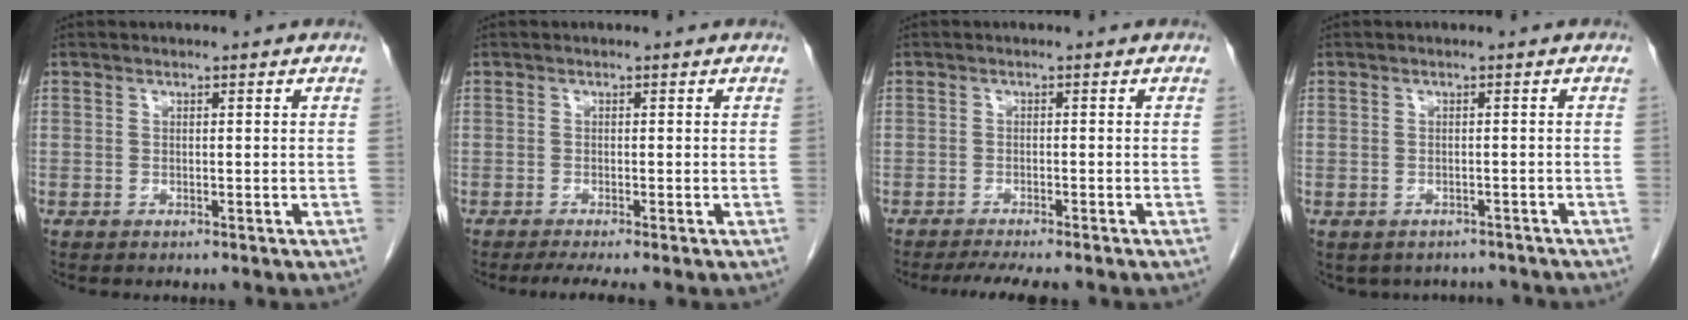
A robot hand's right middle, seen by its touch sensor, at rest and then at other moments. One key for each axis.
{"total": 2.8, "fx": -2.1, "fy": -0.1, "fz": 1.9, "tx": -0.031, "ty": -0.008, "tz": -0.037}
{"total": 5.4, "fx": -4.5, "fy": 0.4, "fz": 2.9, "tx": -0.037, "ty": -0.010, "tz": -0.068}
{"total": 6.0, "fx": -5.0, "fy": 3.2, "fz": 1.0, "tx": -0.006, "ty": 0.011, "tz": -0.055}